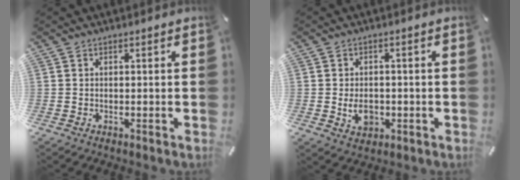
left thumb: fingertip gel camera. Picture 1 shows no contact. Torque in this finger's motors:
{"motor_torque": [0.08, 0.19, 0.33, 0.28, 0.06]}